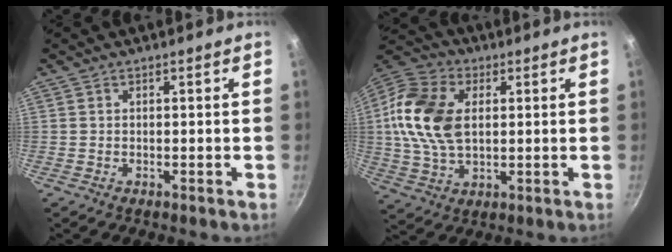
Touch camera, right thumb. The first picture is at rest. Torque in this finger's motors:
{"motor_torque": [-0.41, 0.89, 0.80, 0.65, 0.18]}